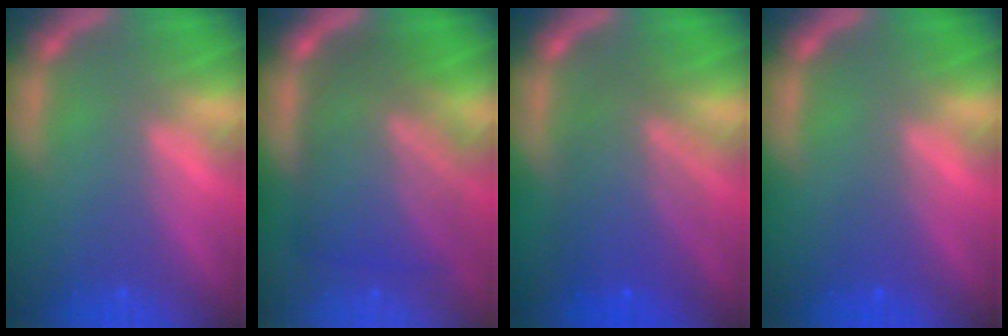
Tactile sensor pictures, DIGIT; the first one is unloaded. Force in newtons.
{"total": 9.5}
{"total": 7.0}
{"total": 1.4}